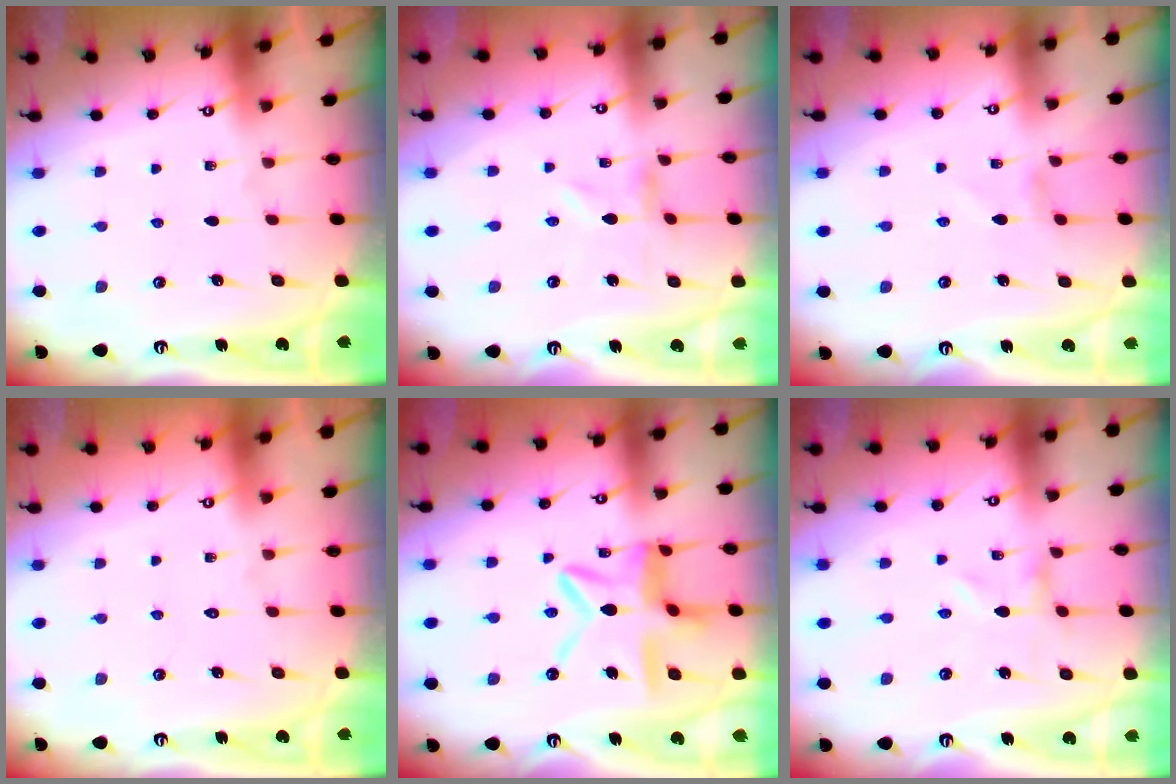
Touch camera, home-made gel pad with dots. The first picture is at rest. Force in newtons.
{"total": 0.0}
{"total": 1.5, "press": 1.4, "slide": 0.3}
{"total": 1.6, "press": 1.6, "slide": 0.1}
{"total": 13.2, "press": 13.1, "slide": 1.0}
{"total": 0.0}